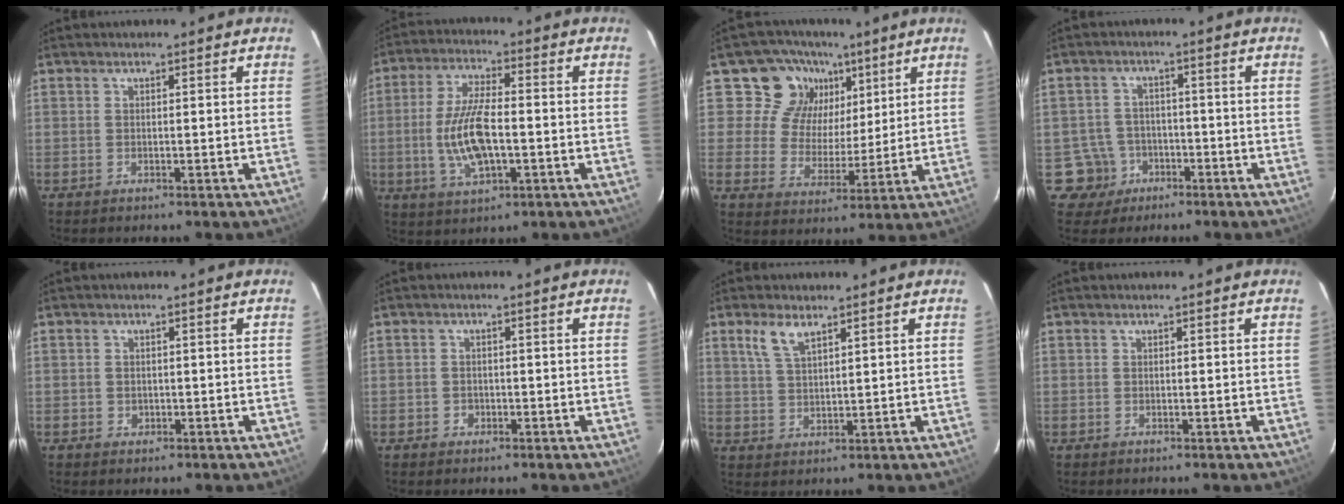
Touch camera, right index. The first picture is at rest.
{"total": 11.4, "force": [-2.0, 4.2, 10.4], "torque": [-0.211, -0.002, -0.035]}
{"total": 11.2, "force": [6.3, 9.0, 2.3], "torque": [-0.036, 0.000, 0.102]}
{"total": 6.1, "force": [-2.8, 5.4, 0.0], "torque": [-0.018, 0.026, -0.044]}
{"total": 1.2, "force": [-0.4, 1.2, 0.2], "torque": [0.000, 0.001, -0.002]}
{"total": 1.6, "force": [-0.9, 1.4, 0.1], "torque": [-0.003, 0.005, -0.012]}
{"total": 4.7, "force": [3.0, 1.7, 3.2], "torque": [-0.065, 0.004, 0.063]}
{"total": 0.0}